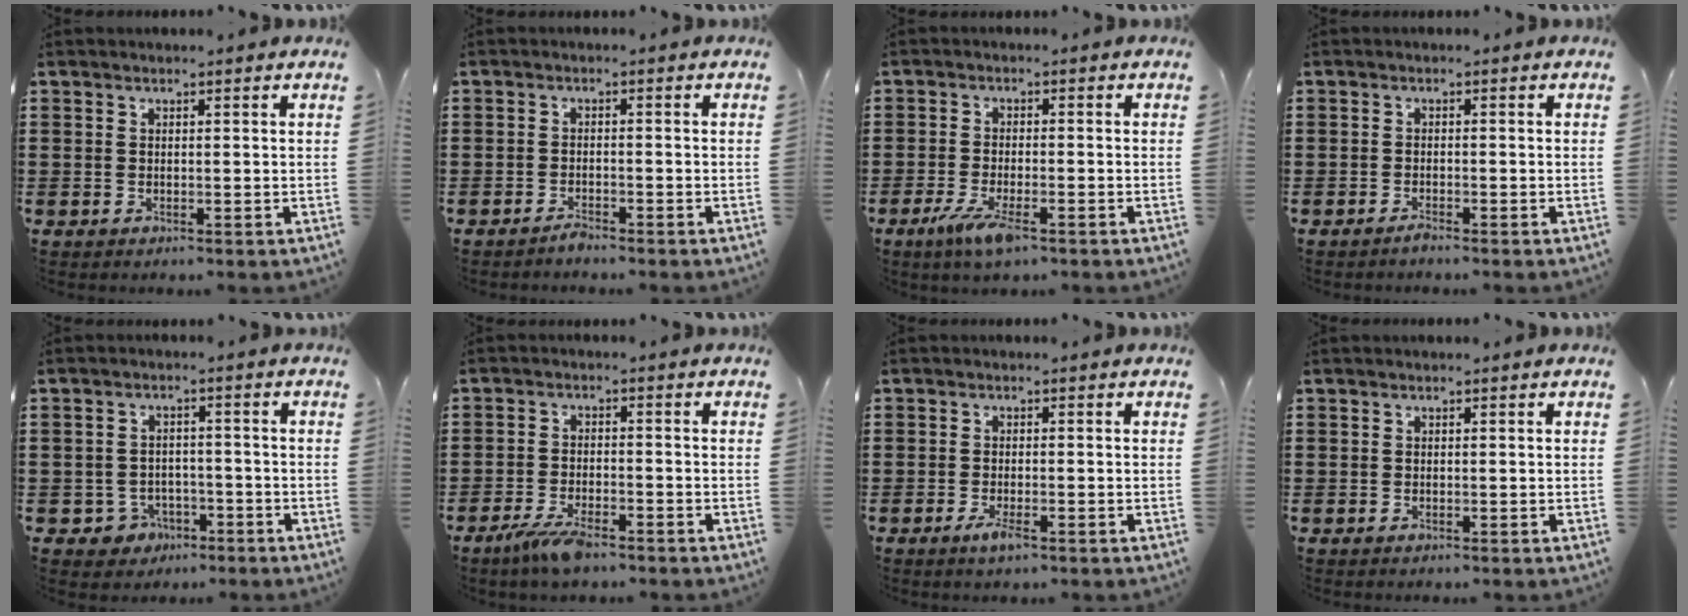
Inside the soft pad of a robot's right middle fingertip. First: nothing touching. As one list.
[{"total": 1.5, "force": [-1.4, 0.2, 0.5], "torque": [-0.012, -0.002, -0.026]}, {"total": 5.0, "force": [-2.7, 1.1, 4.1], "torque": [-0.090, -0.012, -0.051]}, {"total": 1.0, "force": [-0.9, 0.0, 0.5], "torque": [-0.009, -0.004, -0.017]}, {"total": 3.3, "force": [-2.5, 2.1, 0.5], "torque": [-0.025, 0.003, -0.056]}, {"total": 5.0, "force": [-3.6, 1.2, 3.3], "torque": [-0.078, -0.006, -0.070]}, {"total": 2.7, "force": [-1.4, 0.6, 2.2], "torque": [-0.049, -0.005, -0.029]}, {"total": 0.0}]